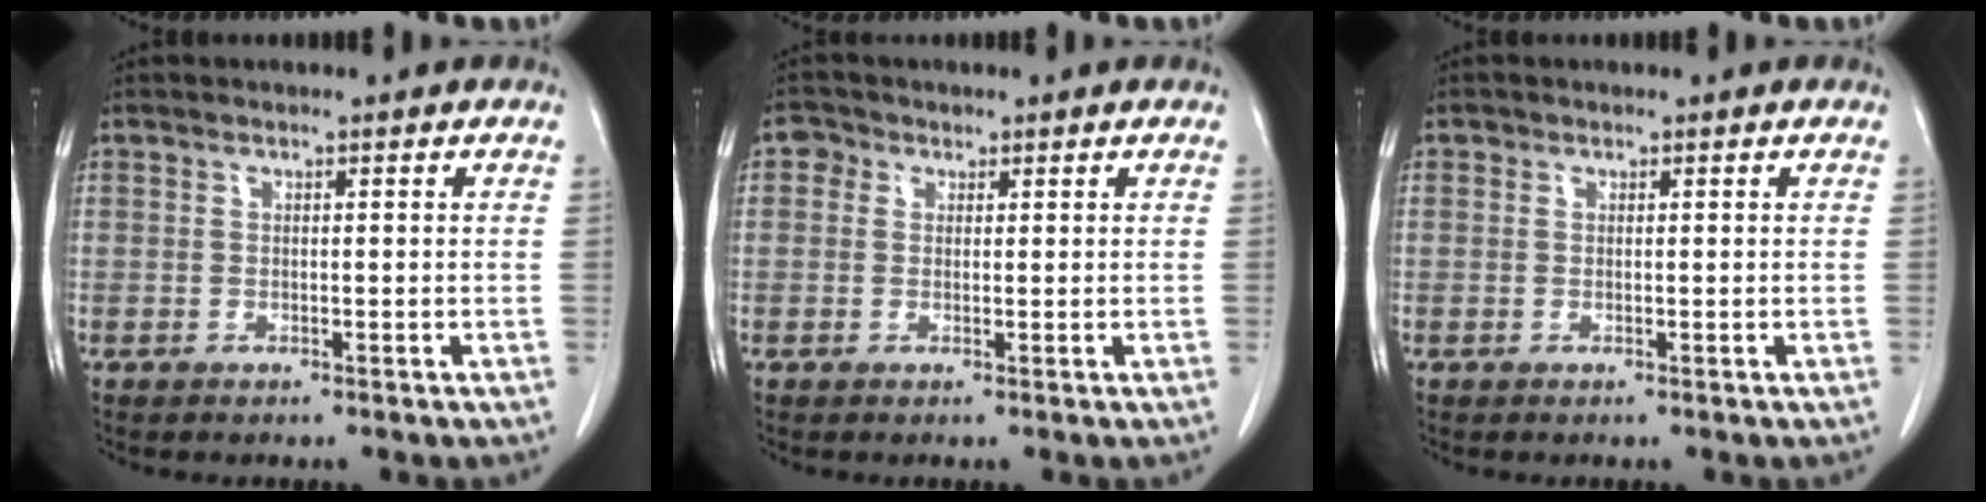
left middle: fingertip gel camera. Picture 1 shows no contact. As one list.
[{"total": 2.0, "force": [0.8, 1.7, 0.6], "torque": [-0.005, 0.007, 0.008]}, {"total": 0.0}]